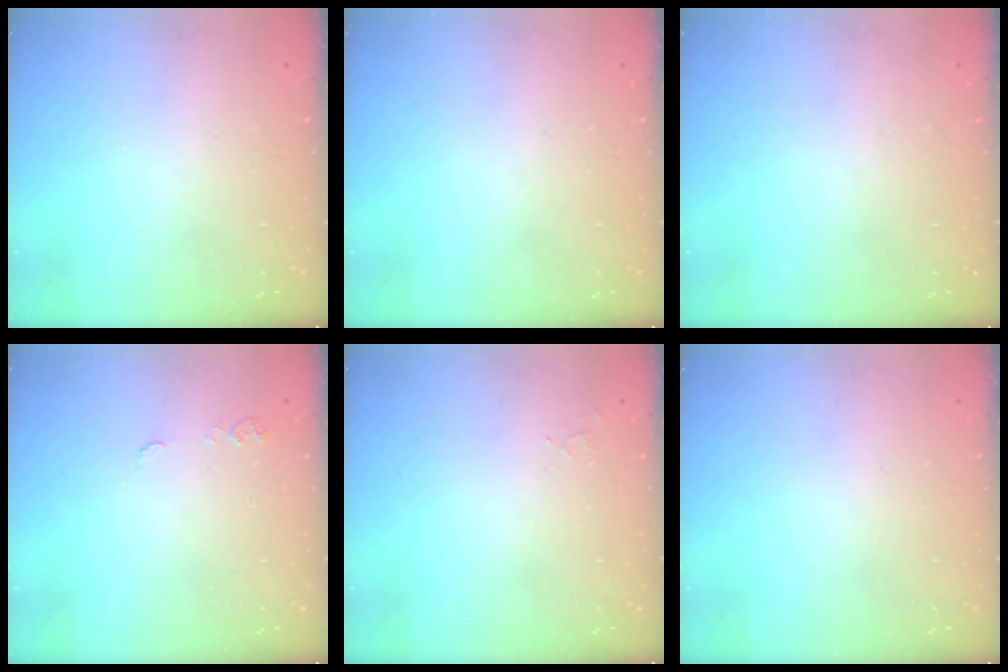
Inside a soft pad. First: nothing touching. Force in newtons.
{"total": 0.0}
{"total": 0.0}
{"total": 5.3, "press": 5.2, "slide": 0.5}
{"total": 5.2, "press": 5.2, "slide": 0.4}
{"total": 0.0}